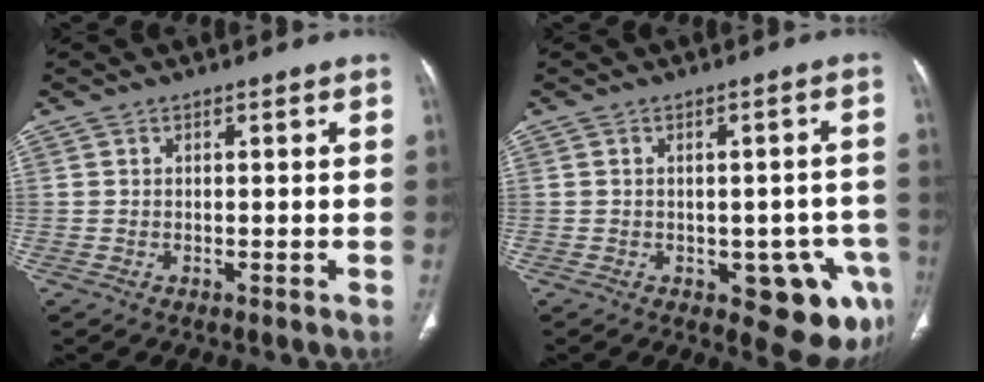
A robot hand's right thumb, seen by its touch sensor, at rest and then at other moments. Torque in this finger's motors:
{"motor_torque": [1.22, 1.34, -0.14, 0.03, 0.11]}